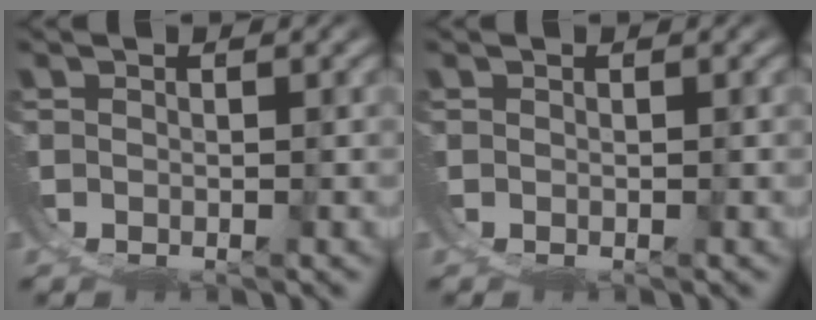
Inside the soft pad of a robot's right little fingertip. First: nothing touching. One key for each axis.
{"total": 0.0}